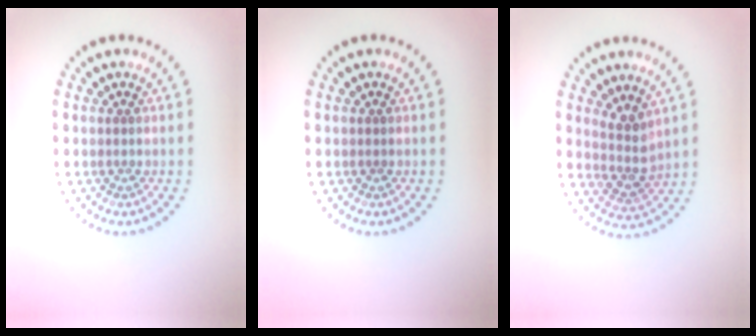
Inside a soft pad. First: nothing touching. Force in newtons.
{"total": 0.0}
{"total": 2.8, "press": 2.2, "slide": 1.6}